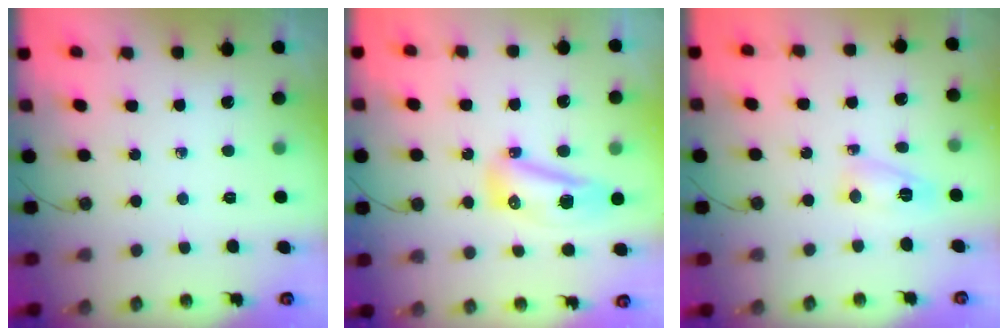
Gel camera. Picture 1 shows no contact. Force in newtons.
{"total": 8.7, "press": 8.6, "slide": 1.1}
{"total": 4.8, "press": 4.8, "slide": 0.3}